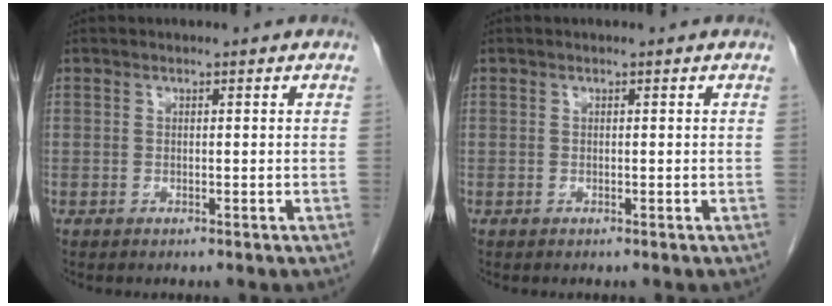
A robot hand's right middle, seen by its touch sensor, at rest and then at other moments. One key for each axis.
{"total": 0.0}